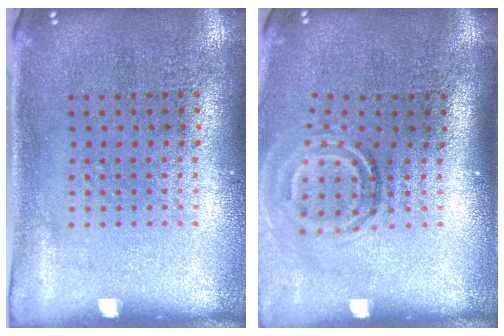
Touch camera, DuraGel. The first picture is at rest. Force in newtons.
{"total": 1.8, "press": 1.2, "slide": 1.4}